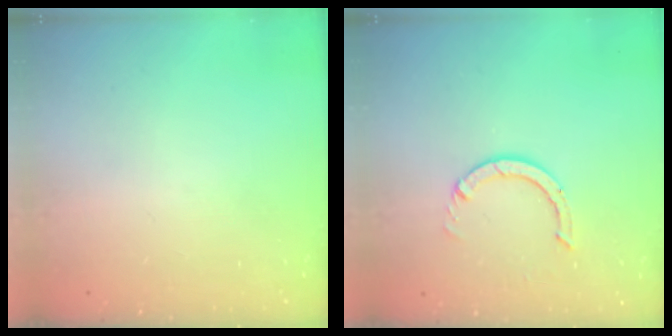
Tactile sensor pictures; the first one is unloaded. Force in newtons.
{"total": 3.6, "press": 3.6, "slide": 0.3}